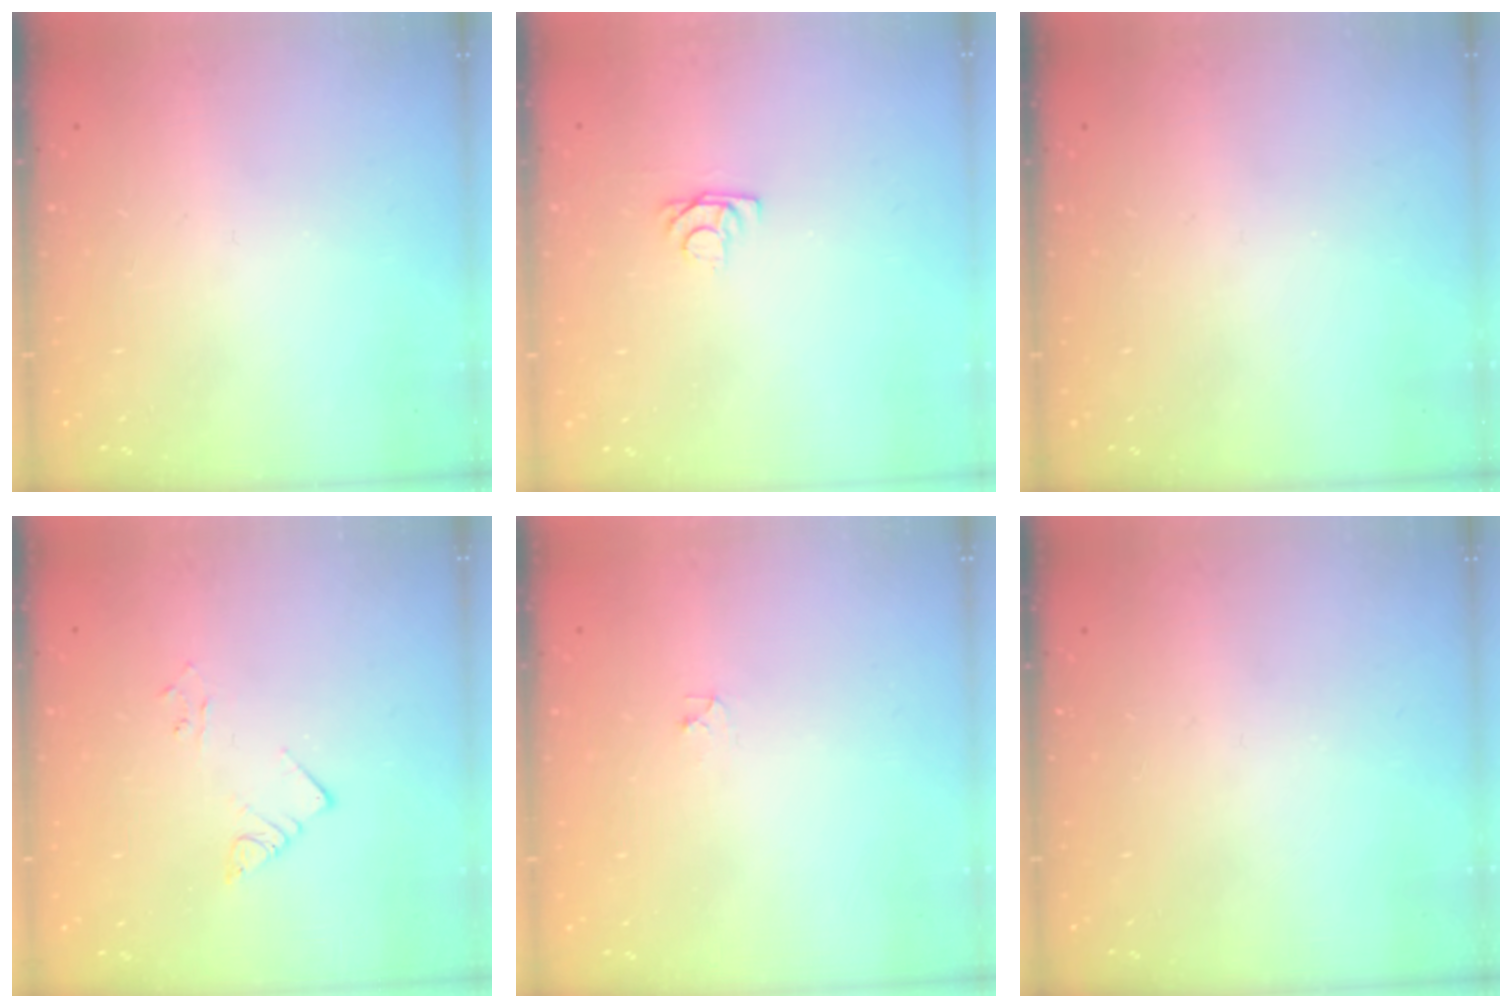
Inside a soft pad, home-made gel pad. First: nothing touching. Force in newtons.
{"total": 4.2, "press": 4.2, "slide": 0.4}
{"total": 0.0}
{"total": 3.9, "press": 3.9, "slide": 0.1}
{"total": 2.8, "press": 2.7, "slide": 0.4}
{"total": 0.0}